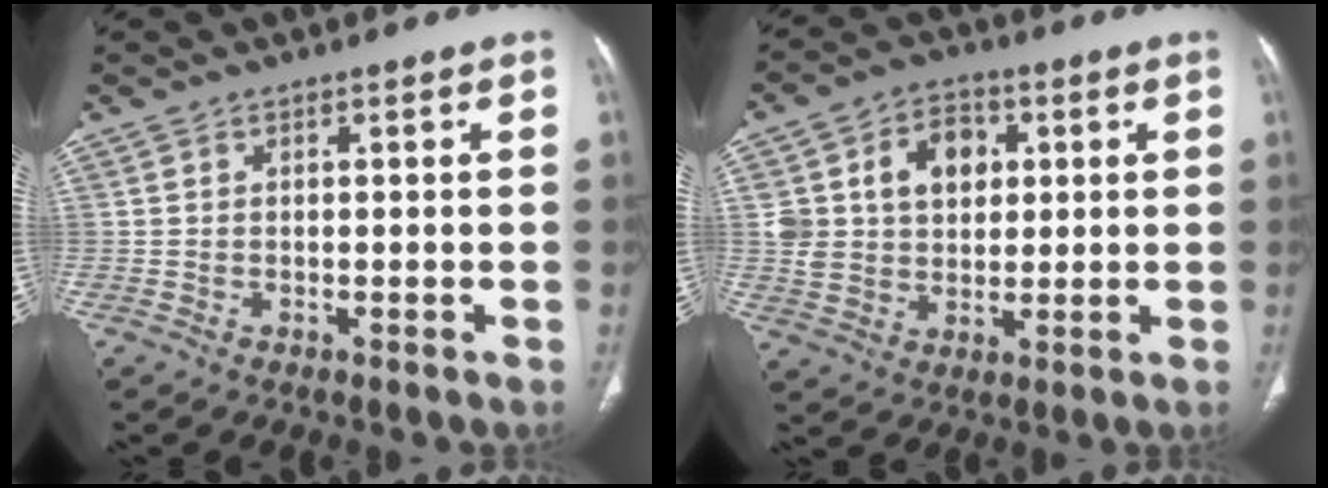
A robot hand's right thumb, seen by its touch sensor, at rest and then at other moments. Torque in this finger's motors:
{"motor_torque": [1.26, 1.22, 0.85, 0.50, 0.07]}